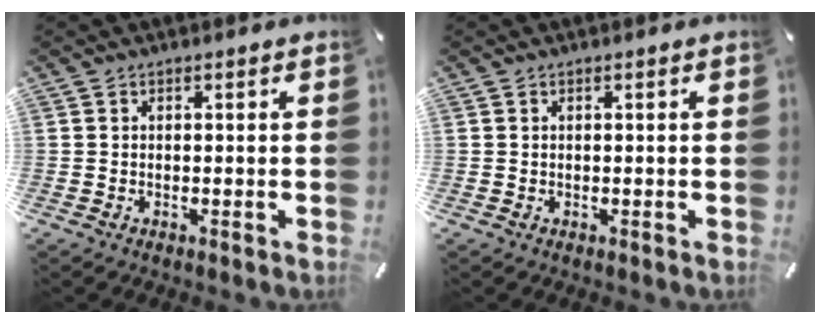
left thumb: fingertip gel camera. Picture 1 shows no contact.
{"total": 0.0}